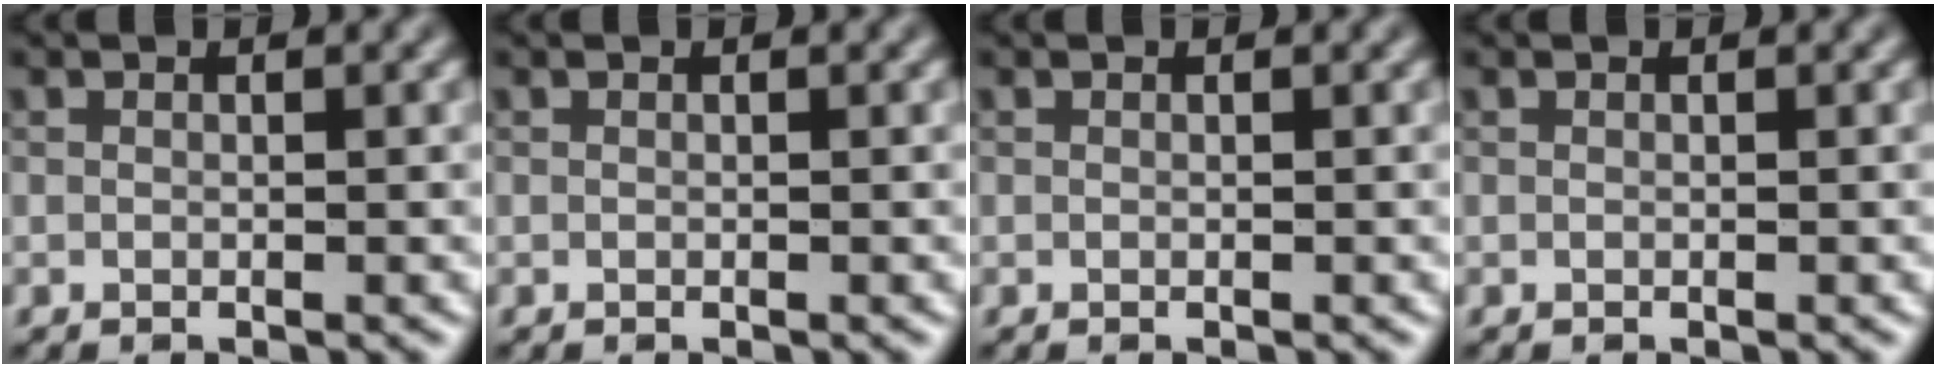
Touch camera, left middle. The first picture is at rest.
{"total": 0.0}
{"total": 0.0}
{"total": 0.0}